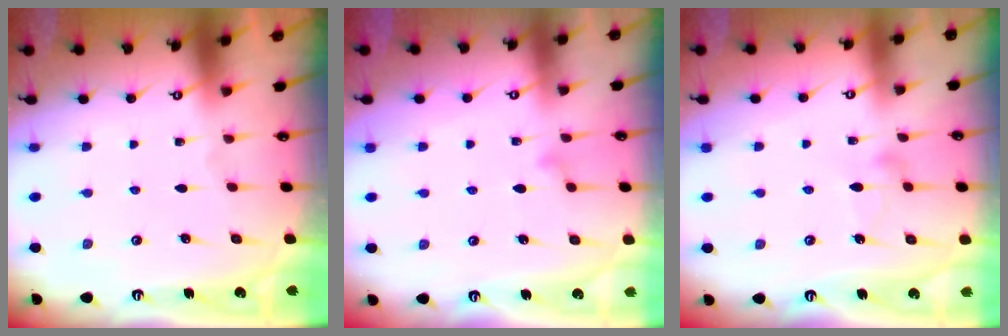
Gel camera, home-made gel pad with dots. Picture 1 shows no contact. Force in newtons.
{"total": 8.5, "press": 8.5, "slide": 0.6}
{"total": 6.4, "press": 6.4, "slide": 0.2}